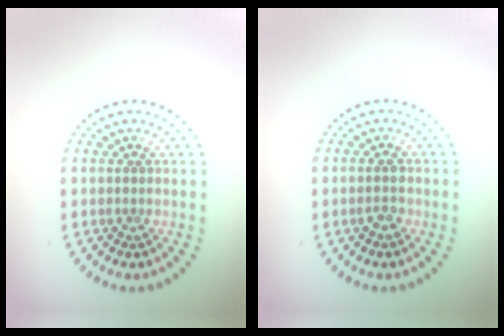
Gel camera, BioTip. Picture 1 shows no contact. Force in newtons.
{"total": 1.5, "press": 1.4, "slide": 0.3}